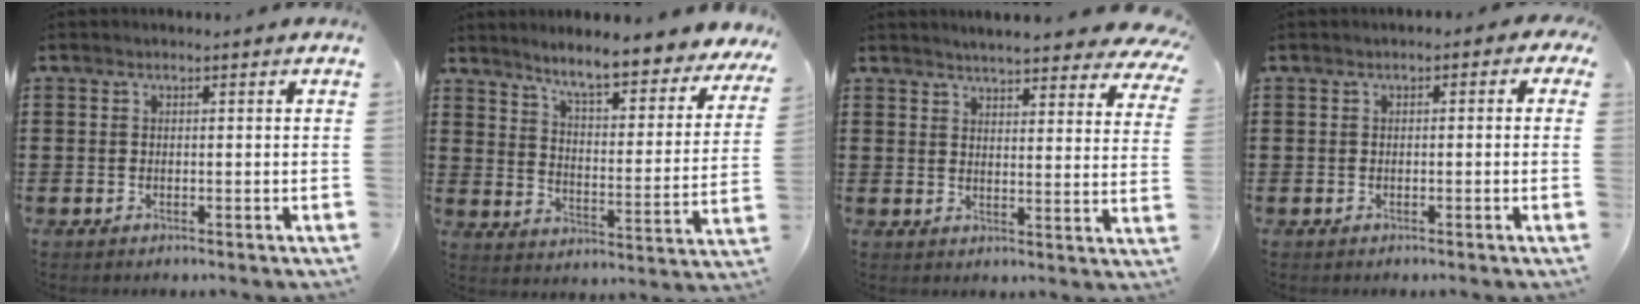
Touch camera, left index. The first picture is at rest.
{"total": 6.8, "force": [6.0, -0.3, 3.0], "torque": [-0.076, -0.051, 0.097]}
{"total": 5.2, "force": [5.0, -0.2, 1.5], "torque": [-0.040, -0.027, 0.087]}
{"total": 1.0, "force": [-0.5, 0.7, 0.5], "torque": [-0.014, 0.004, -0.012]}